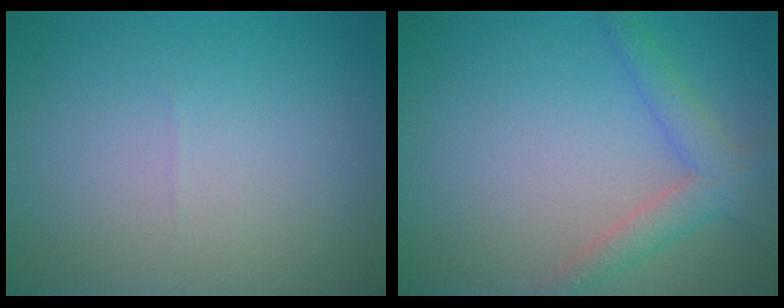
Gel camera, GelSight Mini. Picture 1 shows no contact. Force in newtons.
{"total": 3.0, "press": 3.0, "slide": 0.2}